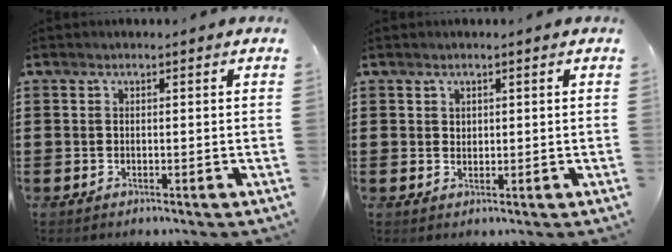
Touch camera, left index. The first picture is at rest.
{"total": 1.0, "force": [0.7, 0.7, 0.1], "torque": [-0.005, 0.003, 0.014]}